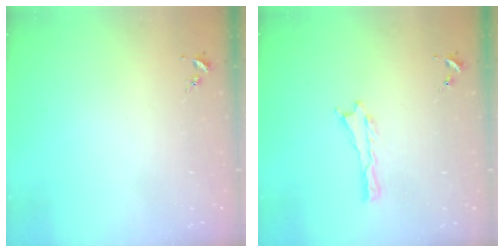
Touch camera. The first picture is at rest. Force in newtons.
{"total": 0.0}